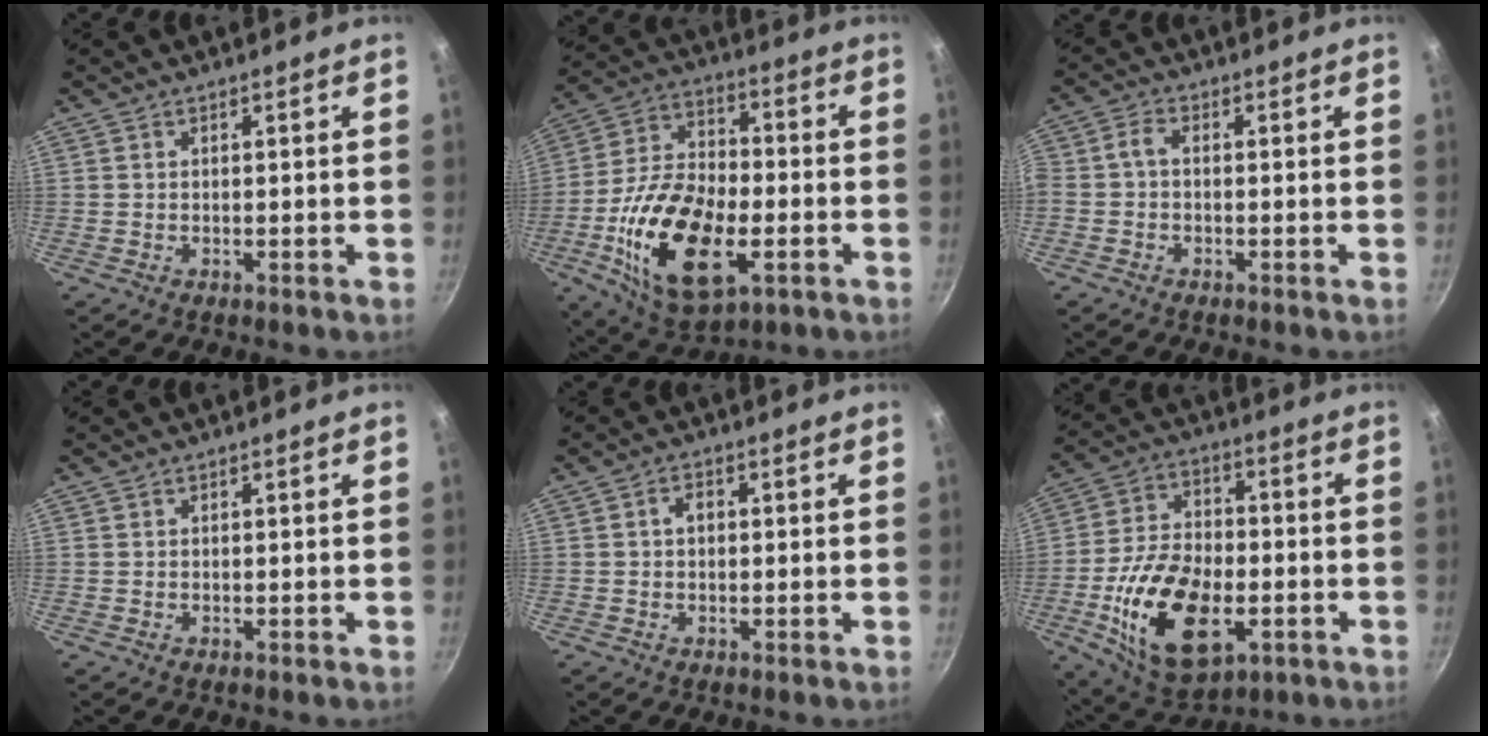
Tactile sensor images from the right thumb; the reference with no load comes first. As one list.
[{"total": 22.3, "force": [-6.0, 11.8, 18.0], "torque": [-0.328, 0.019, -0.105]}, {"total": 2.8, "force": [-0.8, 1.7, 2.1], "torque": [-0.053, 0.015, -0.026]}, {"total": 0.0}, {"total": 2.5, "force": [0.3, 1.7, 1.7], "torque": [-0.019, 0.008, 0.003]}, {"total": 20.4, "force": [-5.6, 11.6, 15.9], "torque": [-0.278, 0.020, -0.090]}]